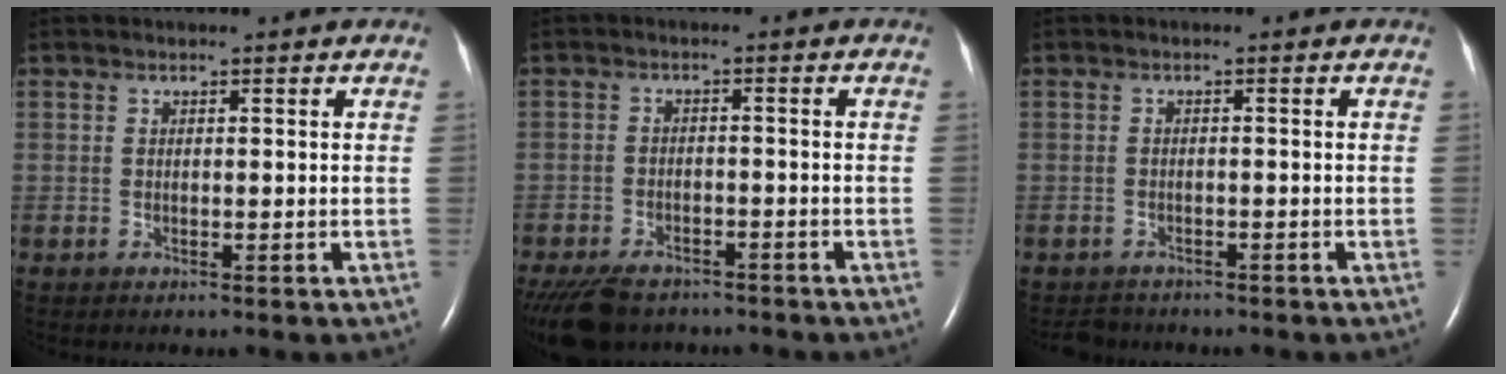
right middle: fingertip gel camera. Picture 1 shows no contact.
{"total": 10.2, "force": [-8.2, 4.6, 3.9], "torque": [-0.082, -0.016, -0.121]}
{"total": 2.5, "force": [-2.3, 1.1, -0.3], "torque": [-0.004, -0.004, -0.037]}